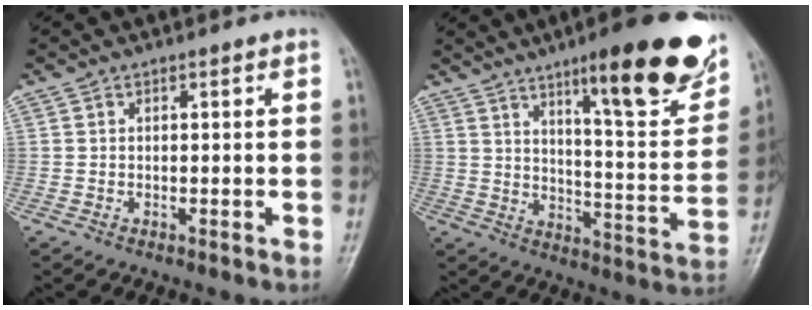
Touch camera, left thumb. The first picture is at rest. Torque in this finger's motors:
{"motor_torque": [1.06, 0.95, 1.62, -1.15, 0.12]}